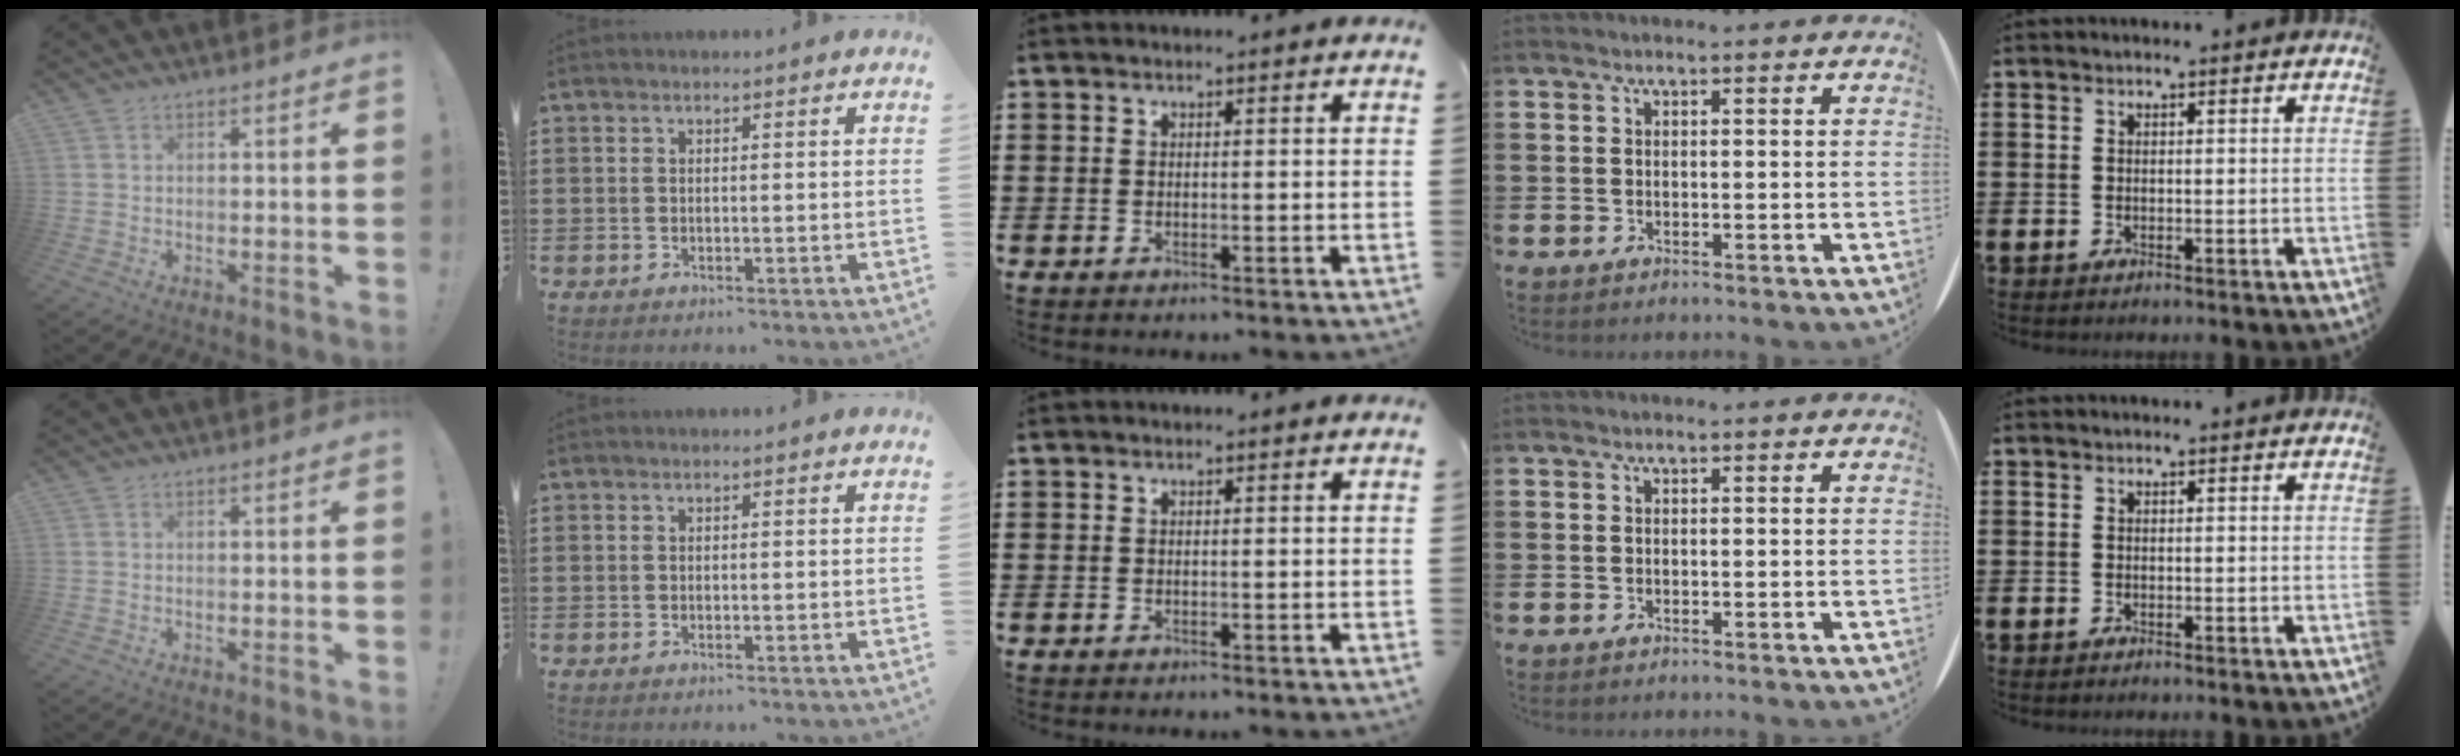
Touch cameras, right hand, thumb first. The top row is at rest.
{}